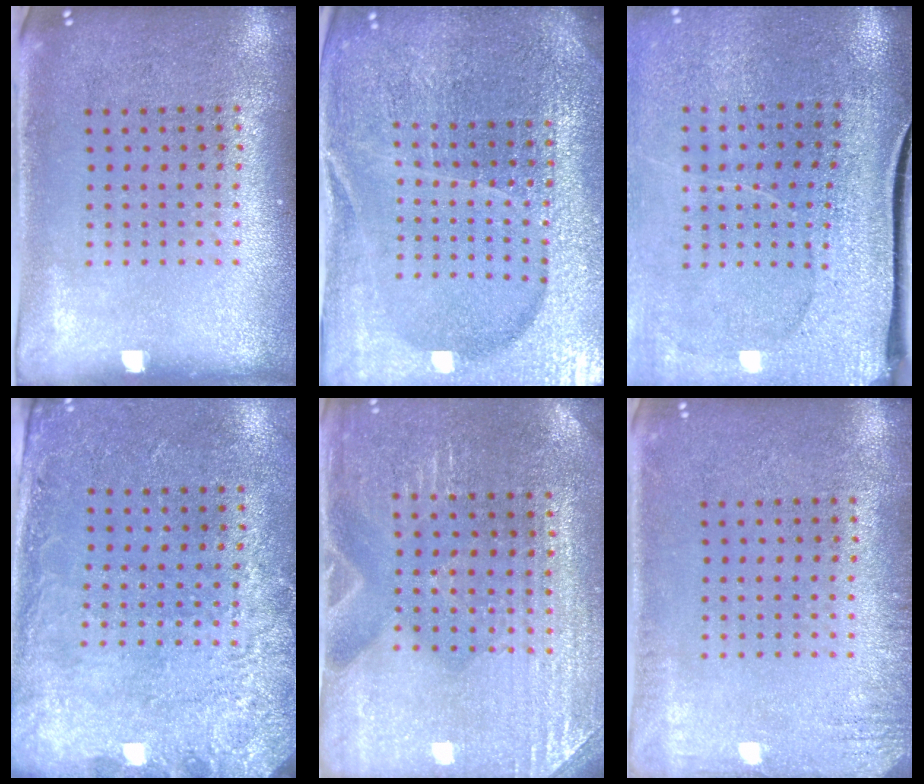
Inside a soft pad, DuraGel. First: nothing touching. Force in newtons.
{"total": 5.6, "press": 5.0, "slide": 2.5}
{"total": 3.8, "press": 3.1, "slide": 2.1}
{"total": 2.8, "press": 1.9, "slide": 2.1}
{"total": 3.0, "press": 3.0, "slide": 0.2}
{"total": 1.6, "press": 1.5, "slide": 0.3}